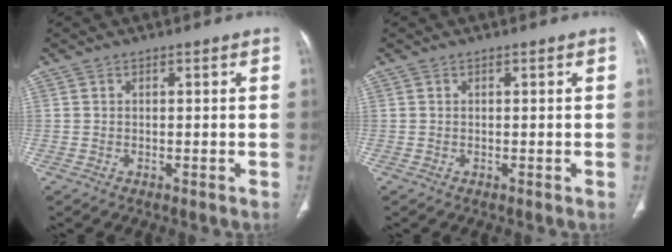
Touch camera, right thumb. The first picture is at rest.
{"total": 0.0}